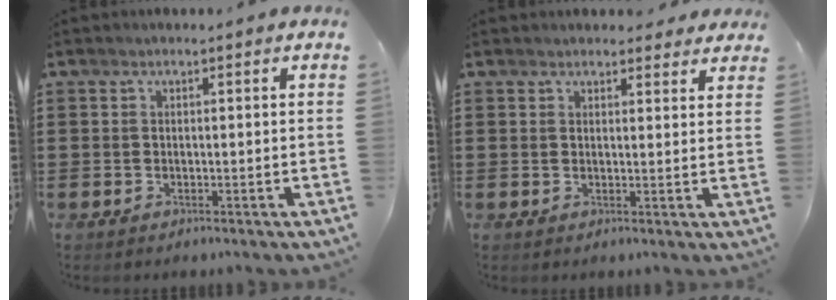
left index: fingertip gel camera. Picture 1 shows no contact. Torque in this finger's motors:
{"motor_torque": [2.14, 0.00, 0.64, 0.04]}